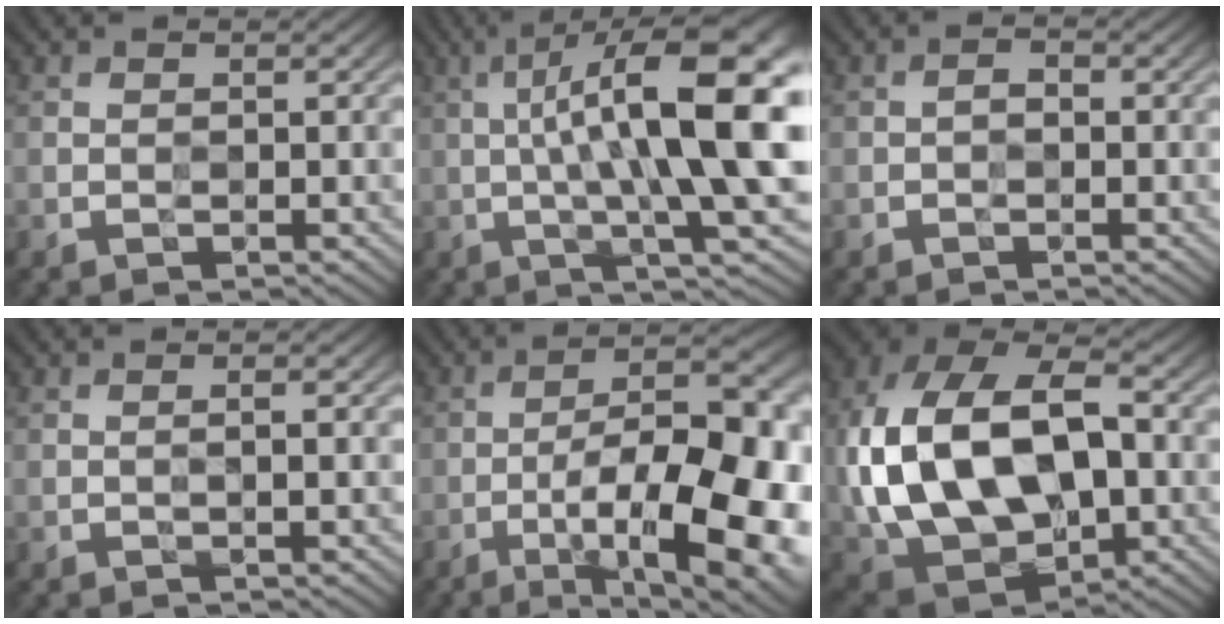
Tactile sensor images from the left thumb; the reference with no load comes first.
{"total": 17.3, "force": [1.3, 4.3, 16.7], "torque": [-0.255, 0.029, 0.026]}
{"total": 1.1, "force": [-0.3, 0.6, 0.9], "torque": [-0.015, 0.005, -0.008]}
{"total": 1.4, "force": [-0.1, 0.0, 1.4], "torque": [-0.025, 0.000, -0.003]}
{"total": 20.1, "force": [-6.9, 7.0, 17.5], "torque": [-0.242, -0.009, -0.098]}
{"total": 19.6, "force": [0.0, 12.8, 14.8], "torque": [-0.337, -0.010, 0.014]}